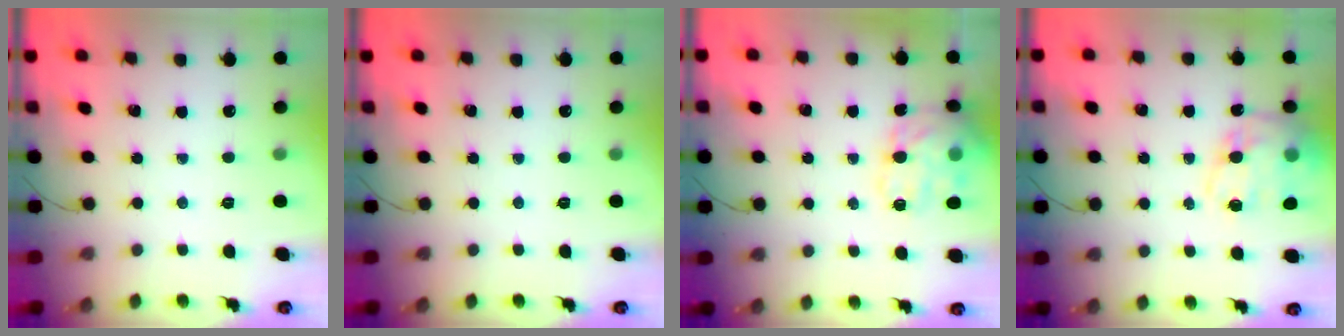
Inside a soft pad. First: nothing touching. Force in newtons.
{"total": 0.0}
{"total": 14.8, "press": 14.7, "slide": 1.7}
{"total": 17.7, "press": 17.3, "slide": 3.9}